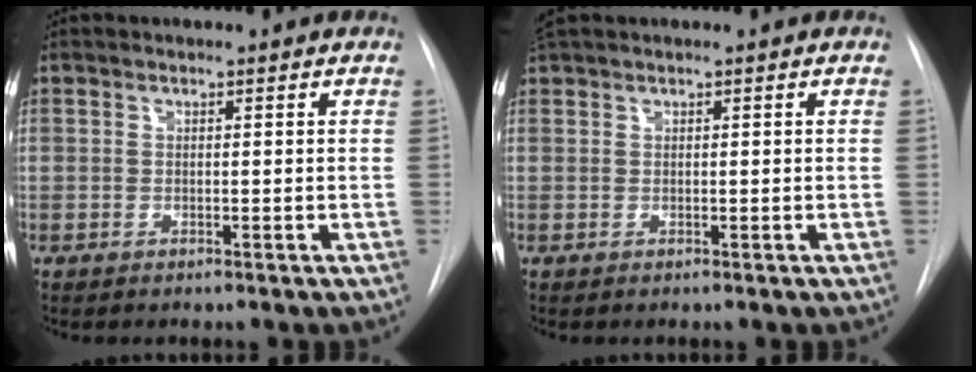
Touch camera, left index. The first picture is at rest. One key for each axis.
{"total": 1.3, "fx": 1.3, "fy": 0.0, "fz": 0.4, "tx": -0.011, "ty": 0.024, "tz": 0.031}